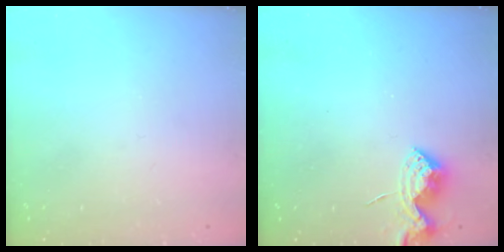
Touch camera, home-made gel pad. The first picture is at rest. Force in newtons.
{"total": 8.7, "press": 8.7, "slide": 0.1}